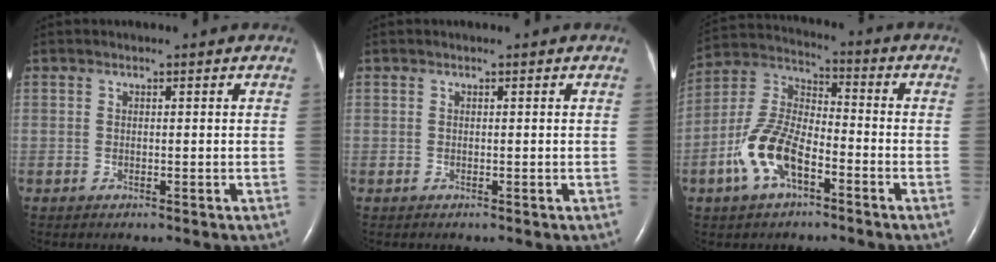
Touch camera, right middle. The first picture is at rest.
{"total": 0.0}
{"total": 11.1, "force": [-5.0, 4.9, 8.6], "torque": [-0.202, 0.015, -0.095]}